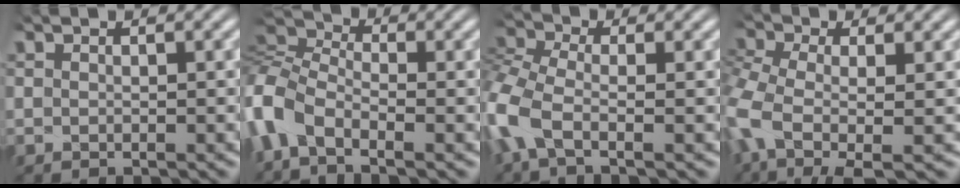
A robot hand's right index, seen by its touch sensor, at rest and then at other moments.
{"total": 7.8, "force": [-1.1, 6.3, 4.5], "torque": [-0.121, -0.009, -0.030]}
{"total": 5.5, "force": [-1.4, 3.9, 3.7], "torque": [-0.114, -0.007, -0.032]}
{"total": 6.0, "force": [-1.7, 3.7, 4.4], "torque": [-0.121, -0.023, -0.023]}